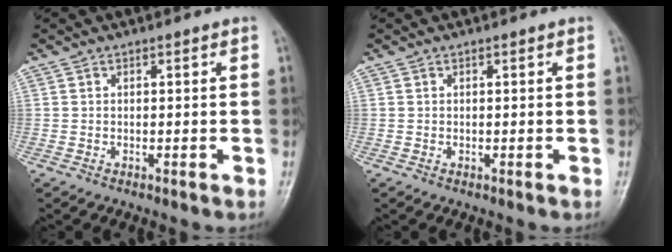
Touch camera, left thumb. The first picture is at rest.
{"total": 0.0}